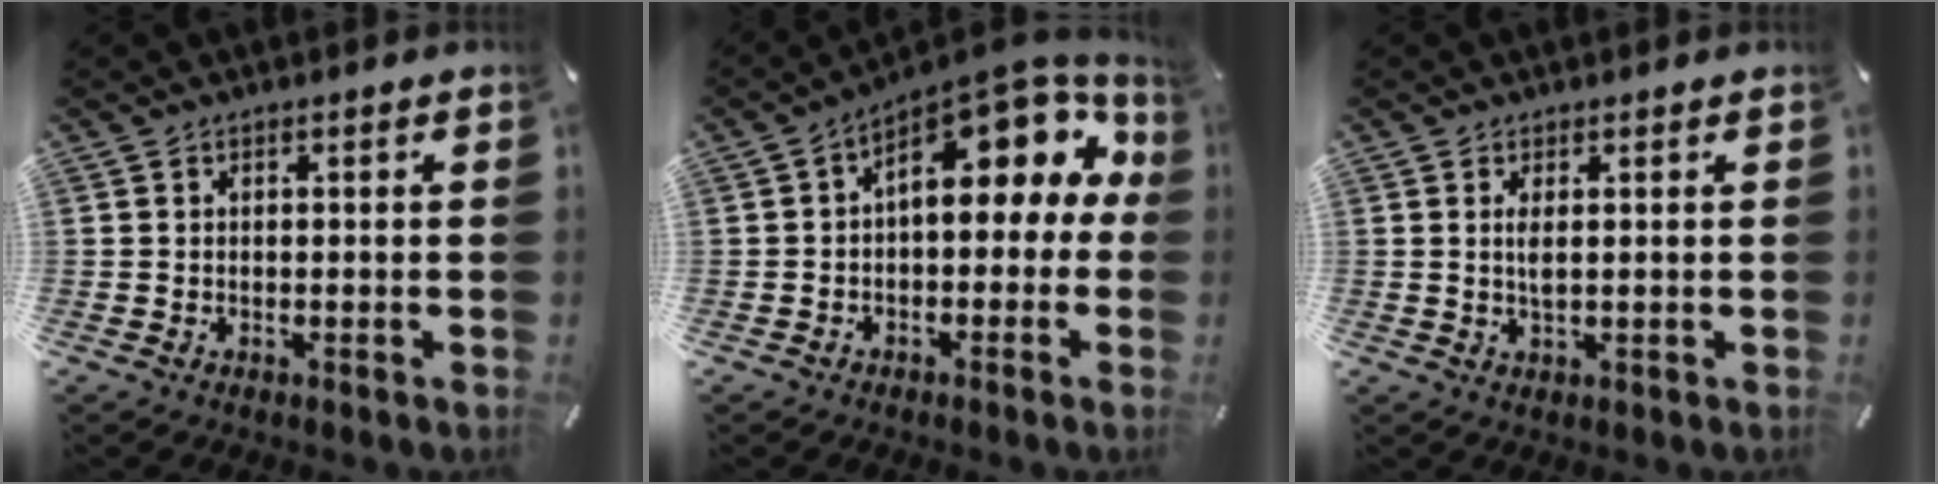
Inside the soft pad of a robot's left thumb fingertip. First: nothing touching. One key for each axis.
{"total": 13.6, "fx": 5.2, "fy": 7.1, "fz": 10.4, "tx": -0.139, "ty": -0.048, "tz": 0.088}
{"total": 2.5, "fx": 0.6, "fy": 0.6, "fz": 2.4, "tx": -0.057, "ty": -0.001, "tz": 0.006}